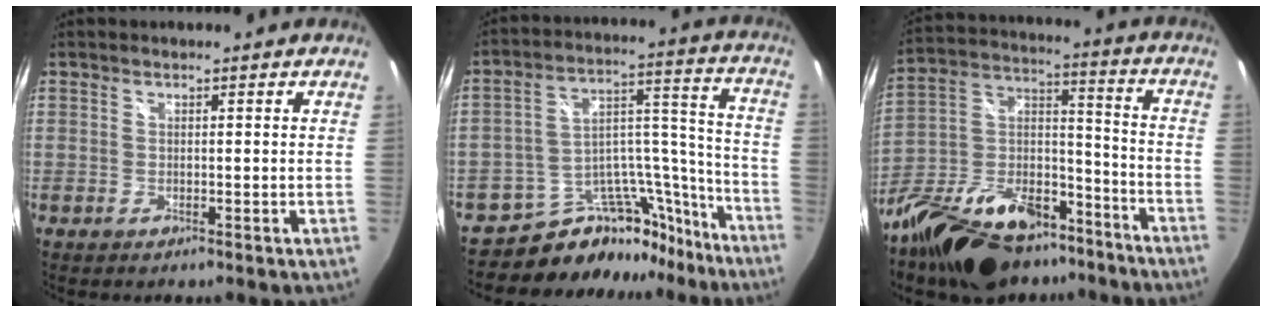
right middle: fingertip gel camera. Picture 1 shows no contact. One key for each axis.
{"total": 16.5, "fx": -14.4, "fy": 7.6, "fz": 2.8, "tx": -0.039, "ty": 0.084, "tz": -0.212}
{"total": 24.0, "fx": -16.4, "fy": 12.1, "fz": 12.6, "tx": -0.253, "ty": 0.033, "tz": -0.258}